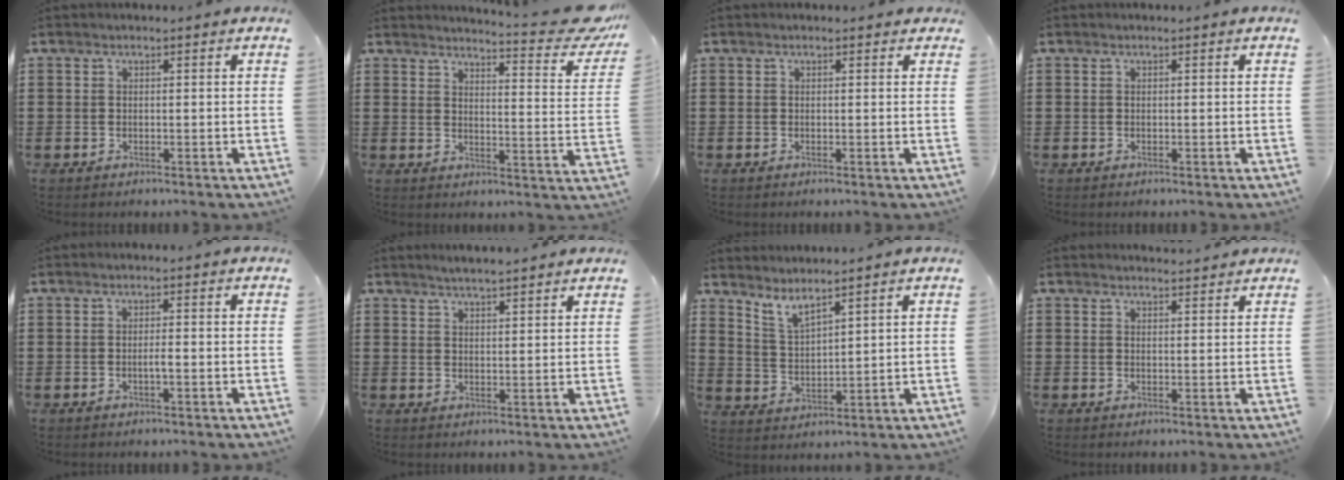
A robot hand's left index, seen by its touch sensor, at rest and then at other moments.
{"total": 6.0, "force": [5.4, -0.1, 2.6], "torque": [-0.041, -0.047, 0.087]}
{"total": 0.6, "force": [0.1, 0.5, 0.1], "torque": [-0.005, 0.005, 0.001]}
{"total": 0.0}
{"total": 1.4, "force": [-0.3, 0.1, 1.3], "torque": [-0.025, 0.000, -0.006]}
{"total": 2.6, "force": [2.6, -0.3, 0.5], "torque": [-0.016, -0.003, 0.048]}
{"total": 4.1, "force": [3.7, 0.3, 1.8], "torque": [-0.045, -0.014, 0.066]}
{"total": 1.7, "force": [1.7, 0.1, 0.1], "torque": [-0.007, 0.001, 0.034]}